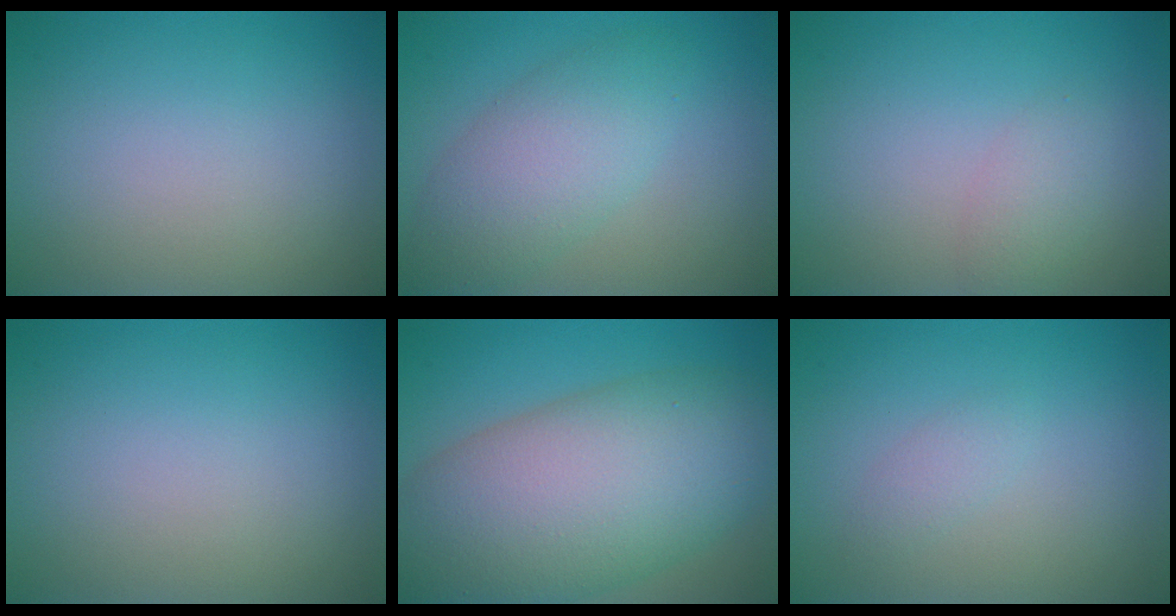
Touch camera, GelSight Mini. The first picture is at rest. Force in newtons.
{"total": 5.0, "press": 5.0, "slide": 0.1}
{"total": 1.6, "press": 1.6, "slide": 0.1}
{"total": 0.0}
{"total": 13.3, "press": 13.3, "slide": 0.5}
{"total": 1.0, "press": 1.0, "slide": 0.1}